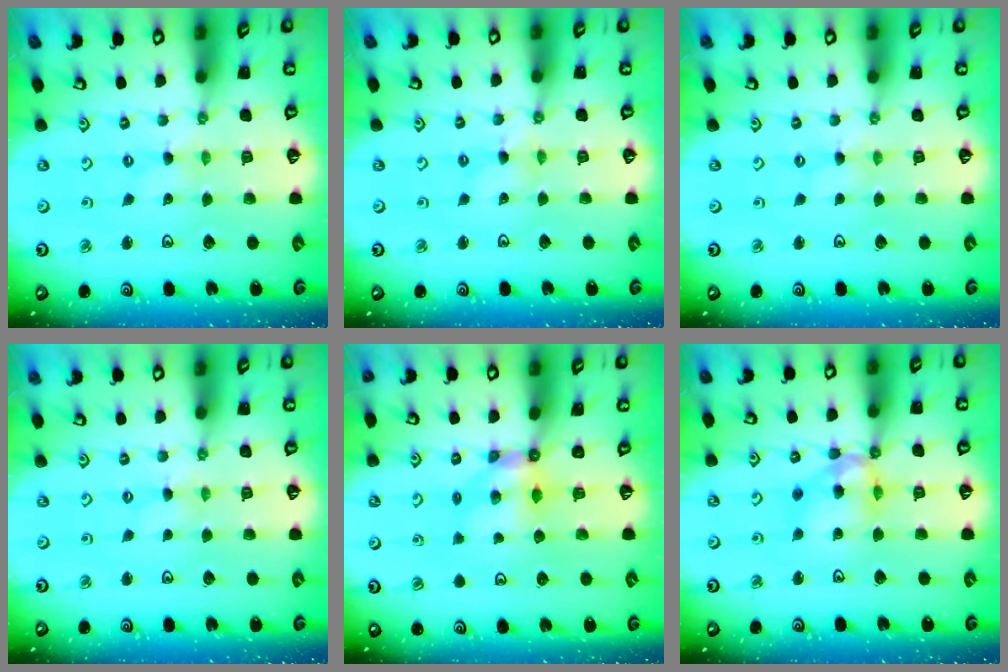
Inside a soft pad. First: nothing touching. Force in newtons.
{"total": 2.6, "press": 2.6, "slide": 0.3}
{"total": 0.0}
{"total": 0.0}
{"total": 5.4, "press": 5.4, "slide": 0.6}
{"total": 12.6, "press": 12.5, "slide": 1.2}